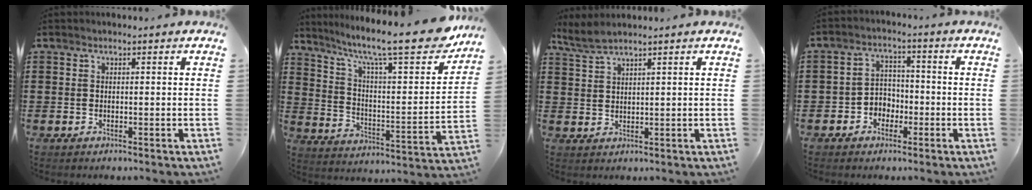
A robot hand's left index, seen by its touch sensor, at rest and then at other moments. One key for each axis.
{"total": 13.0, "fx": 9.9, "fy": 1.8, "fz": 8.2, "tx": -0.160, "ty": -0.065, "tz": 0.158}
{"total": 2.5, "fx": 2.1, "fy": 0.1, "fz": 1.4, "tx": -0.033, "ty": -0.001, "tz": 0.041}
{"total": 3.8, "fx": -2.1, "fy": 2.9, "fz": 1.2, "tx": -0.032, "ty": 0.011, "tz": -0.047}